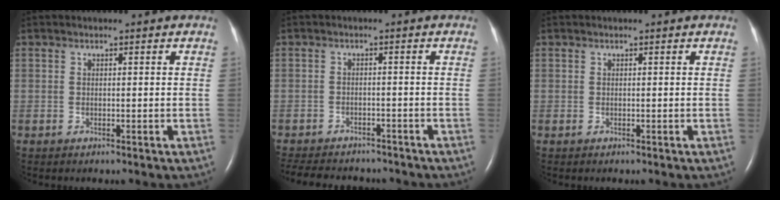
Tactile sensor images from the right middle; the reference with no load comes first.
{"total": 11.3, "force": [-10.1, 3.4, 3.7], "torque": [-0.076, -0.003, -0.131]}
{"total": 0.0}